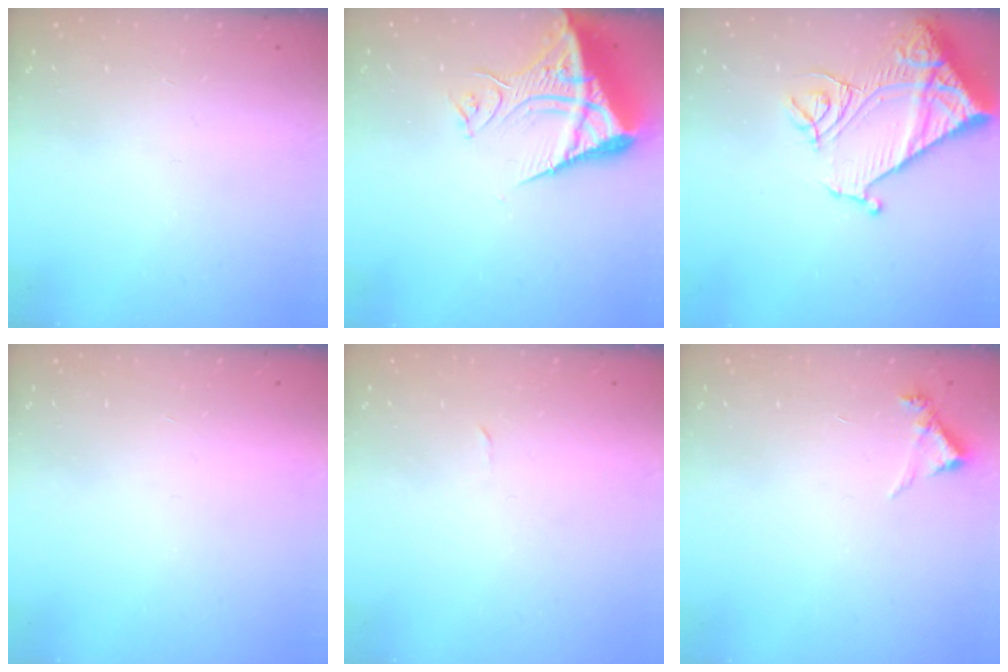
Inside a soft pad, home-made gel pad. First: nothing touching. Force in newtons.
{"total": 13.0, "press": 12.9, "slide": 1.8}
{"total": 16.9, "press": 16.9, "slide": 1.6}
{"total": 1.7, "press": 1.7, "slide": 0.1}
{"total": 2.3, "press": 2.3, "slide": 0.4}
{"total": 5.0, "press": 5.0, "slide": 0.5}